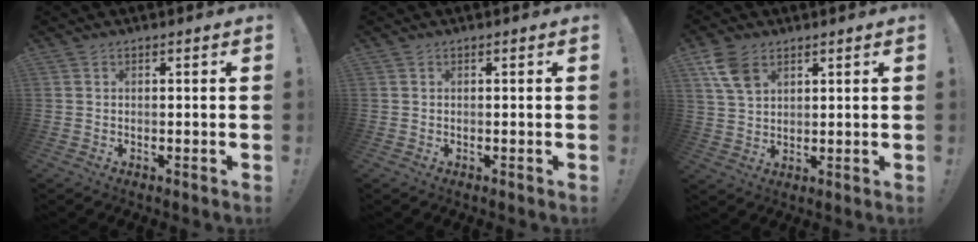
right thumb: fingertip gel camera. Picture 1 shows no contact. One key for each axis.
{"total": 0.0}
{"total": 8.2, "fx": 4.3, "fy": 5.1, "fz": 4.7, "tx": -0.093, "ty": -0.009, "tz": 0.087}